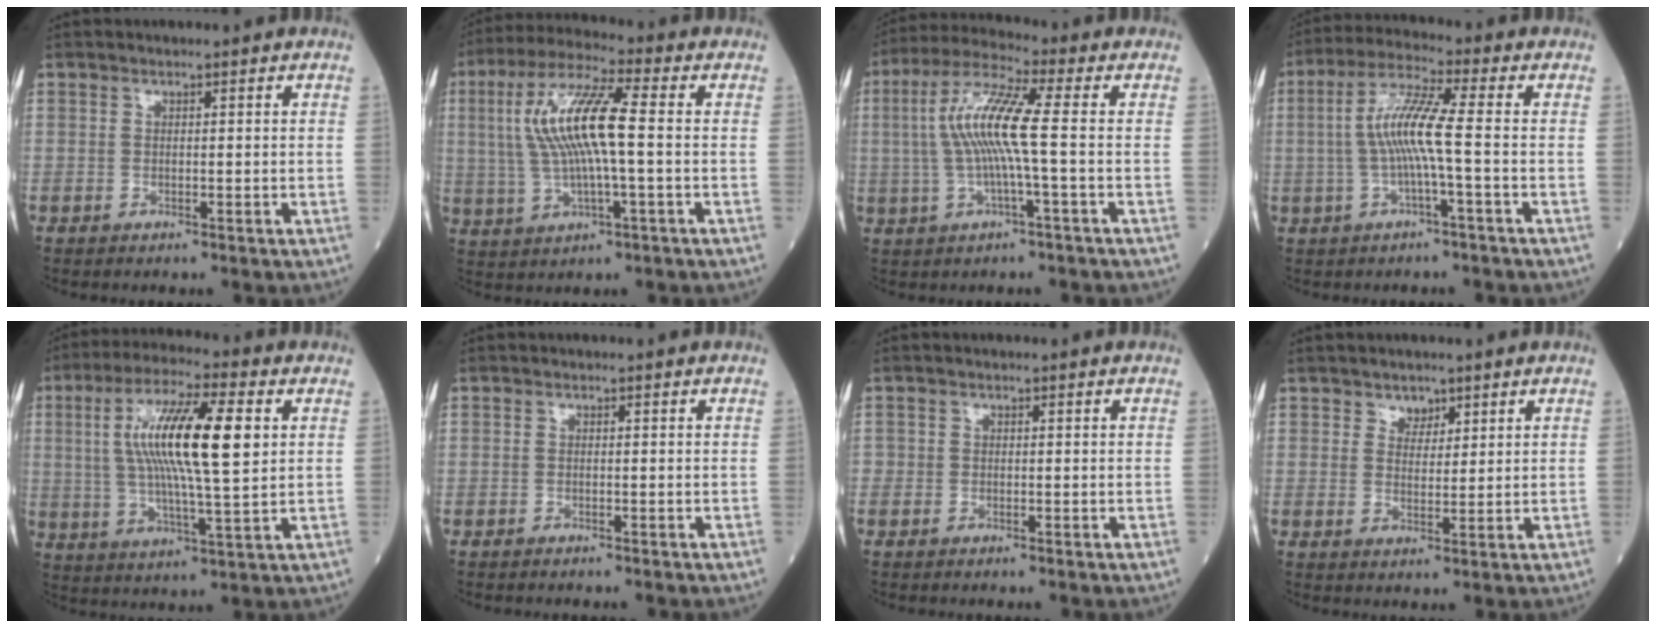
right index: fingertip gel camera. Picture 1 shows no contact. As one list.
[{"total": 13.4, "force": [0.8, 2.6, 13.1], "torque": [-0.278, 0.018, 0.016]}, {"total": 11.1, "force": [0.0, 1.1, 11.0], "torque": [-0.234, 0.017, -0.003]}, {"total": 8.9, "force": [-0.8, 0.6, 8.8], "torque": [-0.184, 0.014, -0.018]}, {"total": 16.0, "force": [3.1, 2.7, 15.5], "torque": [-0.302, 0.019, 0.053]}, {"total": 1.6, "force": [-1.3, 0.7, 0.7], "torque": [-0.020, -0.003, -0.015]}, {"total": 2.3, "force": [-0.7, 1.9, 1.1], "torque": [-0.052, 0.007, -0.014]}, {"total": 3.7, "force": [2.3, 2.6, 1.3], "torque": [-0.027, 0.004, 0.046]}]